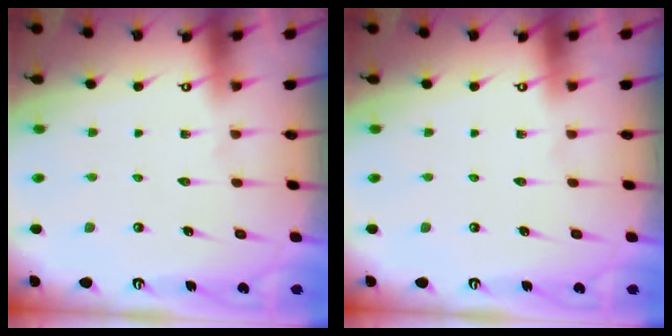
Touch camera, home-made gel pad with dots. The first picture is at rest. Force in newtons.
{"total": 0.0}